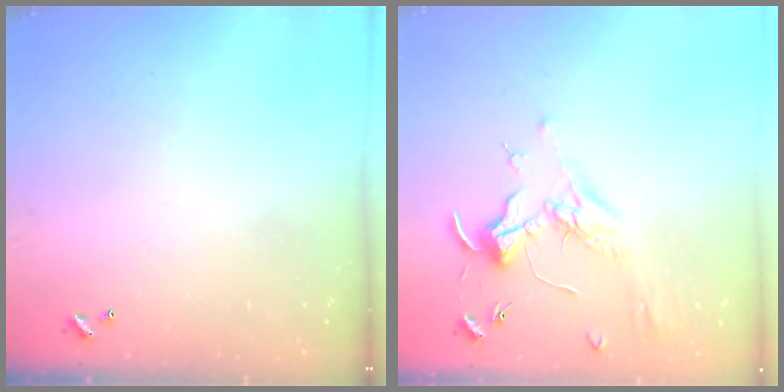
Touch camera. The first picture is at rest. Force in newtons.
{"total": 1.8, "press": 1.6, "slide": 0.8}